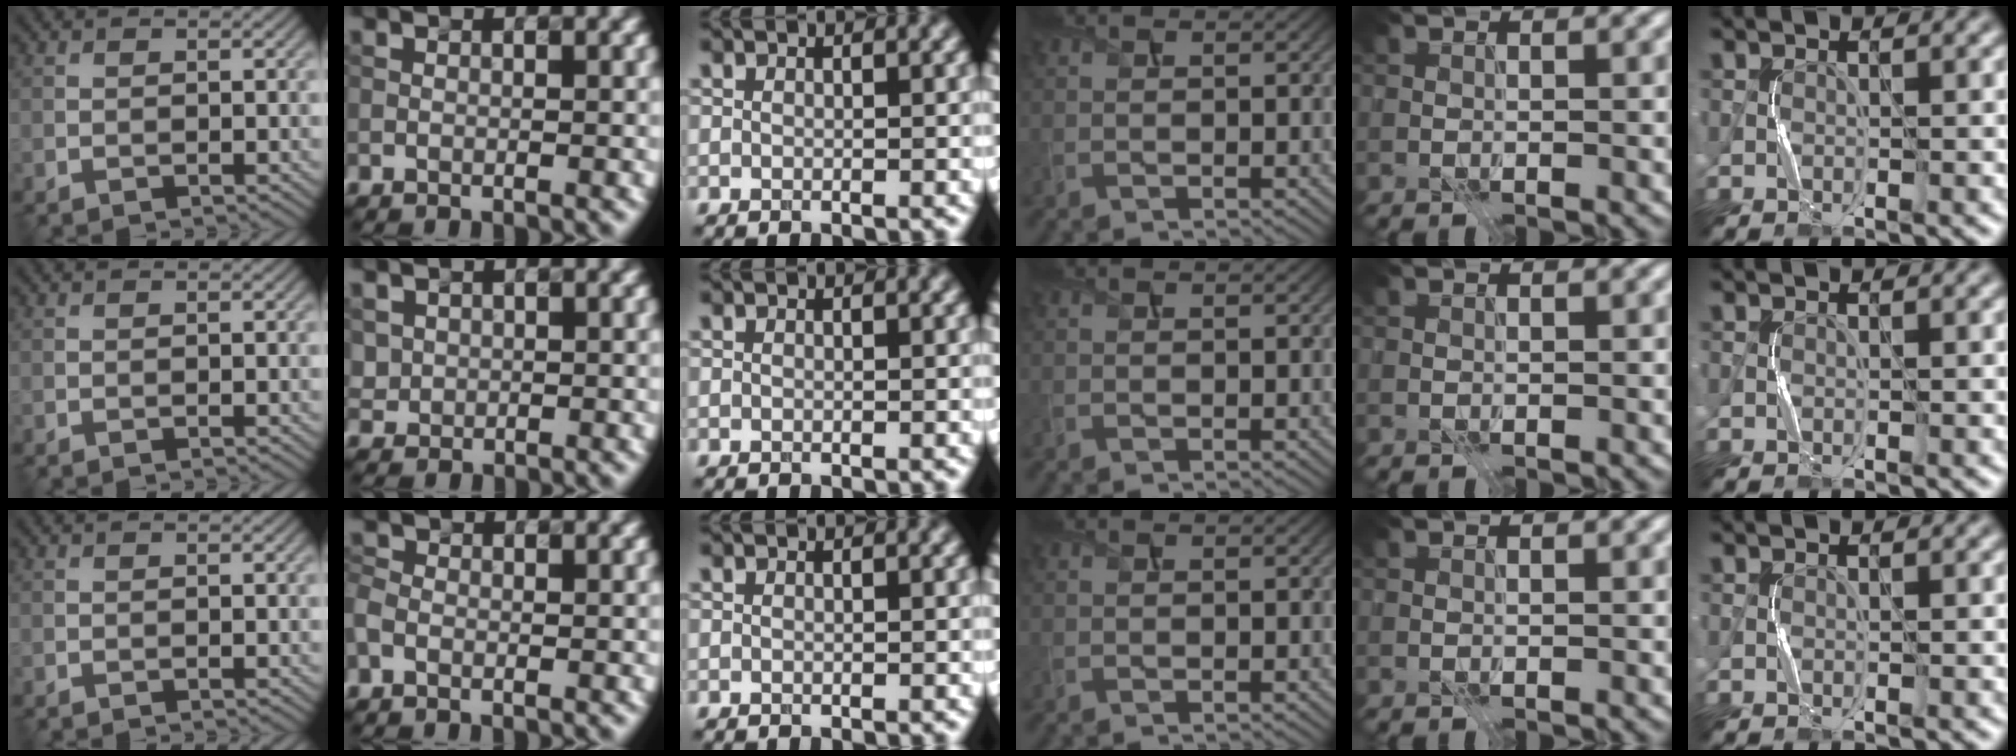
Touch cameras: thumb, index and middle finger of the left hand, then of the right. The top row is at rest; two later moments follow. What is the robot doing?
{"motion": "press", "object": "toy piano key"}